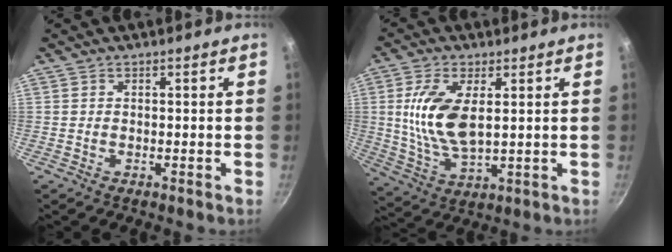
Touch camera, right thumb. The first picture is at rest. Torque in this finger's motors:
{"motor_torque": [0.75, 0.68, 1.25, -0.13, 0.26]}